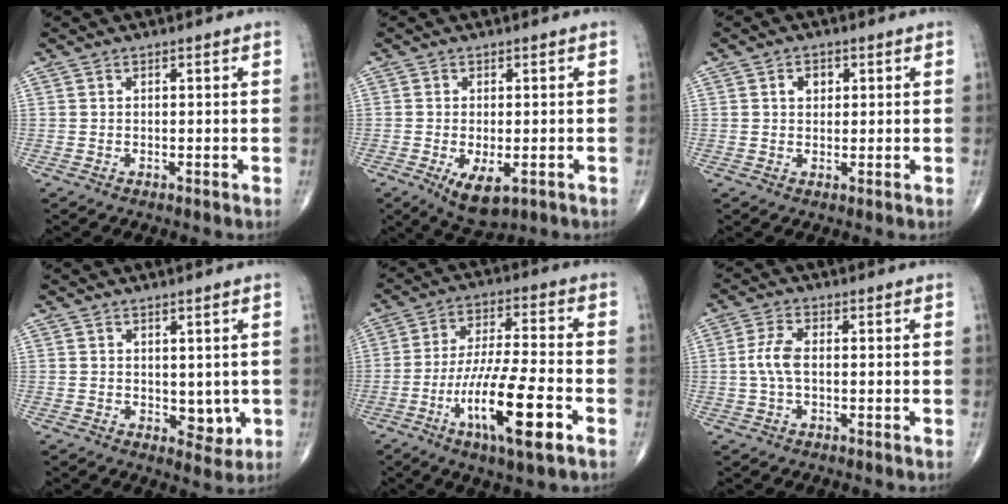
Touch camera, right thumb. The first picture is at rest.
{"total": 6.4, "force": [-2.4, 3.0, 5.2], "torque": [-0.085, -0.012, -0.029]}
{"total": 2.7, "force": [0.9, 2.1, 1.6], "torque": [-0.013, 0.000, 0.012]}
{"total": 4.2, "force": [0.1, 2.8, 3.1], "torque": [-0.020, -0.010, 0.010]}
{"total": 15.6, "force": [-6.5, 2.9, 13.9], "torque": [-0.265, 0.016, -0.111]}
{"total": 4.6, "force": [-0.1, 2.2, 4.0], "torque": [-0.098, 0.009, -0.005]}